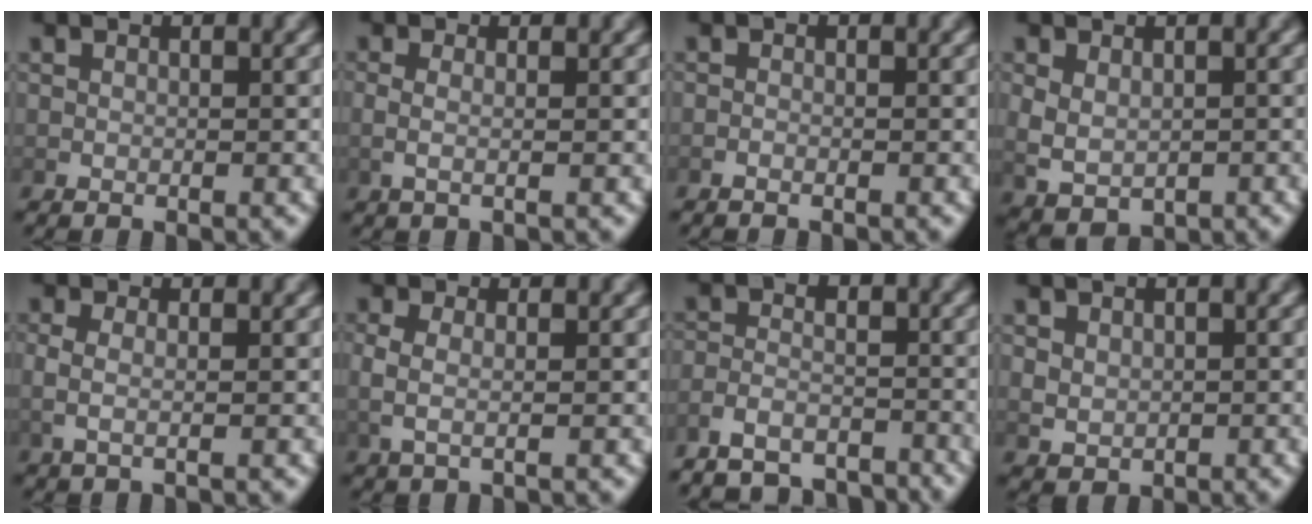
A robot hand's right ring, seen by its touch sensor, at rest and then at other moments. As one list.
[{"total": 1.7, "force": [0.1, 0.4, 1.7], "torque": [-0.043, -0.008, 0.006]}, {"total": 0.9, "force": [-0.9, 0.1, 0.2], "torque": [-0.010, 0.000, -0.016]}, {"total": 3.7, "force": [-0.1, 2.9, 2.2], "torque": [-0.057, -0.021, 0.017]}, {"total": 2.4, "force": [0.3, 1.1, 2.1], "torque": [-0.053, -0.006, 0.010]}, {"total": 2.8, "force": [0.4, 1.4, 2.3], "torque": [-0.059, -0.006, 0.013]}, {"total": 6.6, "force": [-6.0, 2.3, 1.7], "torque": [-0.021, -0.015, -0.098]}, {"total": 1.7, "force": [0.6, 1.4, 0.8], "torque": [-0.022, -0.010, 0.024]}]